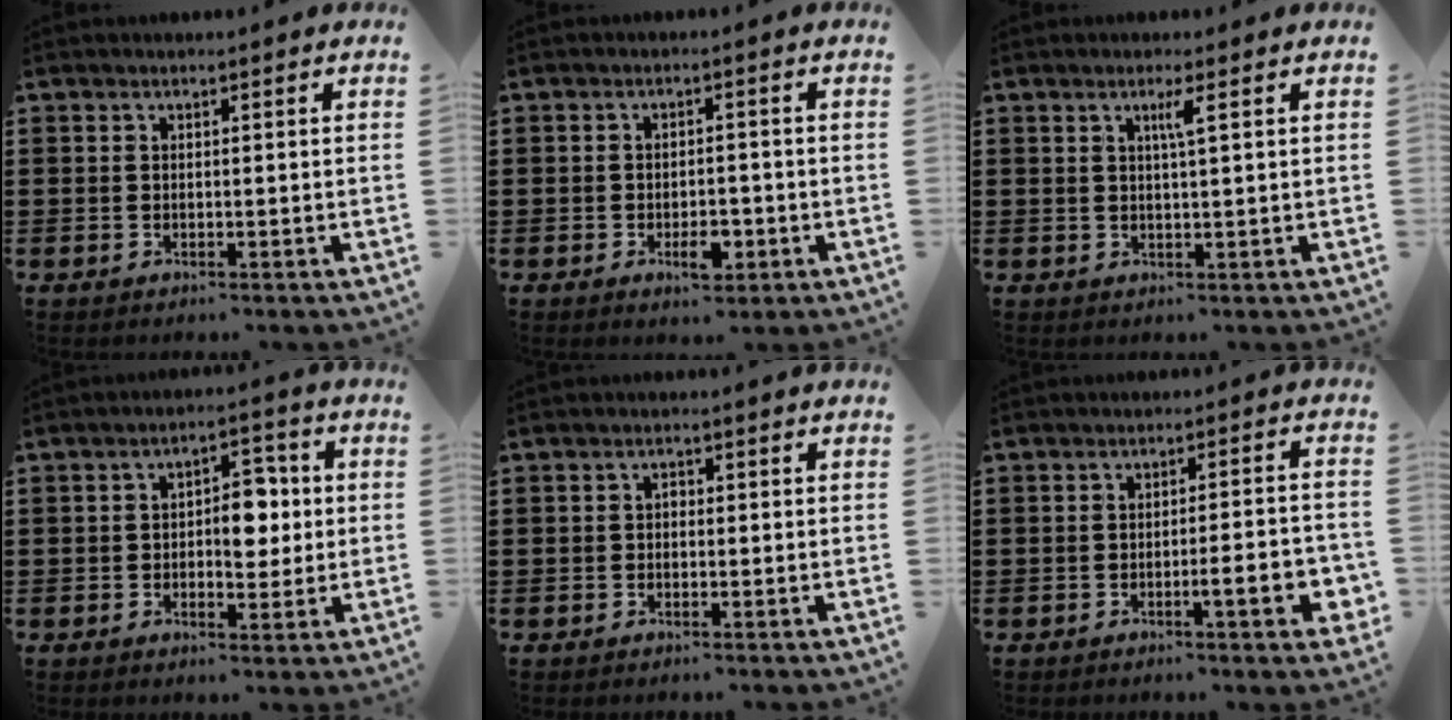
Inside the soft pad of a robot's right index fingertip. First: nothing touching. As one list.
[{"total": 4.1, "force": [-1.7, 2.0, 3.1], "torque": [-0.052, 0.005, -0.029]}, {"total": 2.1, "force": [0.8, -0.2, 1.9], "torque": [-0.038, -0.003, 0.011]}, {"total": 5.9, "force": [-0.1, 3.5, 4.7], "torque": [-0.070, 0.003, -0.012]}, {"total": 0.9, "force": [-0.5, 0.6, 0.6], "torque": [-0.014, 0.000, -0.009]}, {"total": 6.2, "force": [-2.3, 1.0, 5.6], "torque": [-0.079, -0.008, -0.037]}]